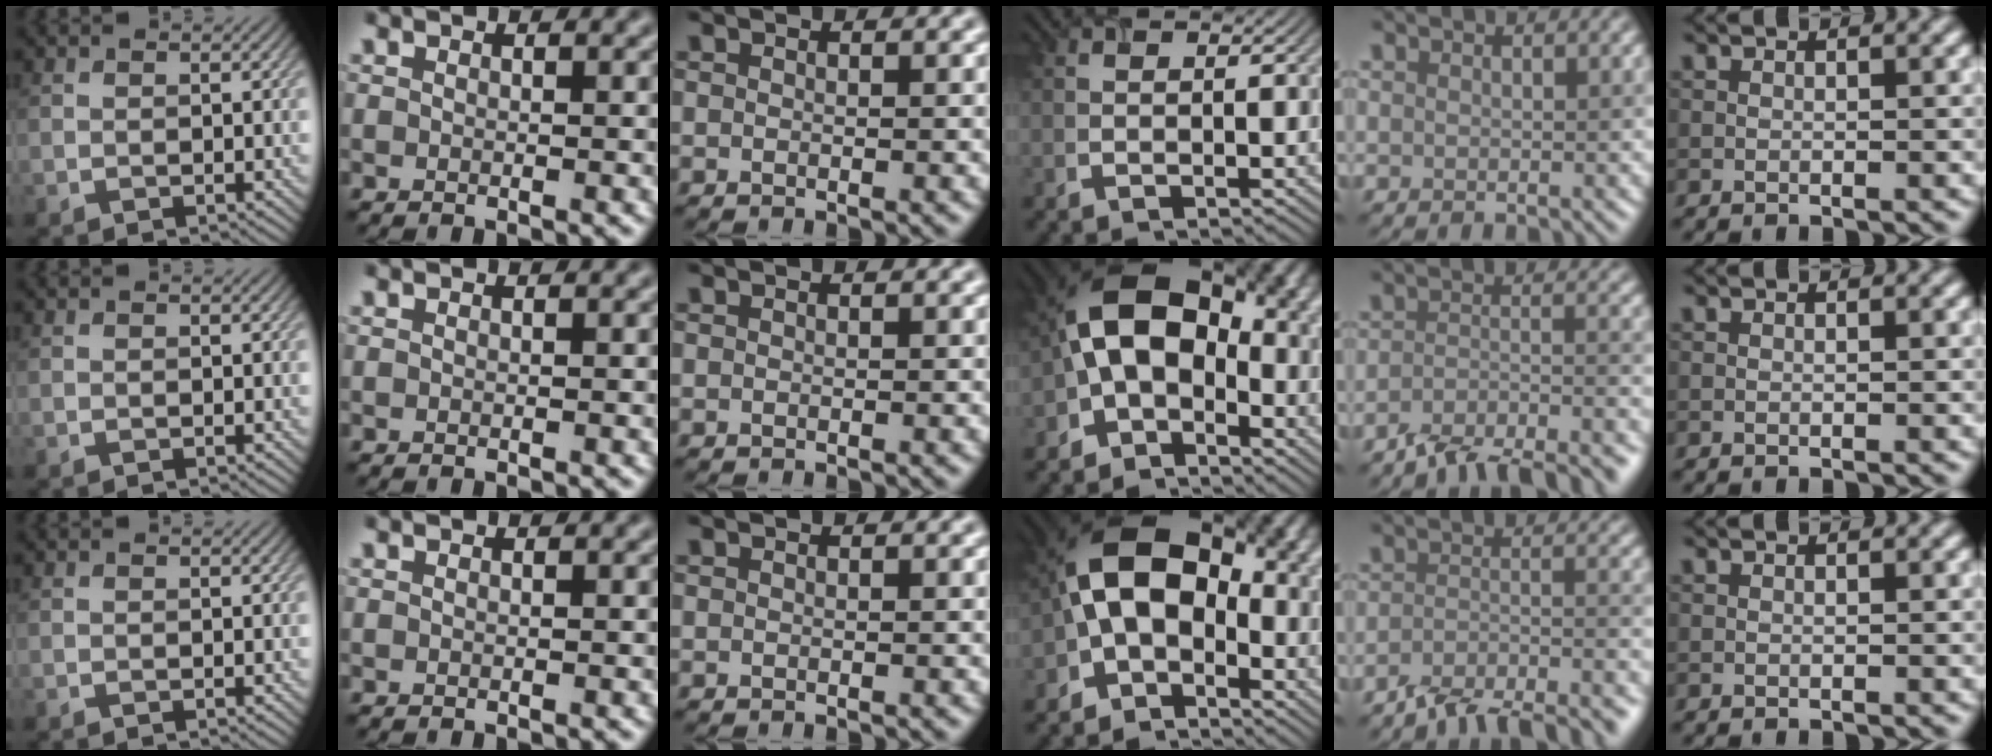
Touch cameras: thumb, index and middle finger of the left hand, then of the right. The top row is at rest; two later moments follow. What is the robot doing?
{"motion": "lift_and_place", "object": "timer"}